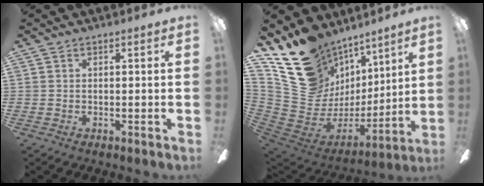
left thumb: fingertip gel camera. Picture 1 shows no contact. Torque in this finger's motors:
{"motor_torque": [3.05, 1.77, 1.00, -1.77, 0.53]}